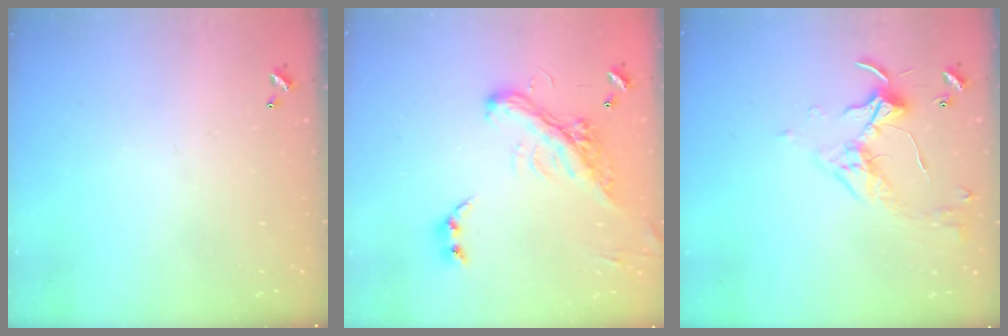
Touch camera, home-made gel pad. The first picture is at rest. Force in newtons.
{"total": 4.6, "press": 4.3, "slide": 1.7}
{"total": 3.5, "press": 3.4, "slide": 0.7}